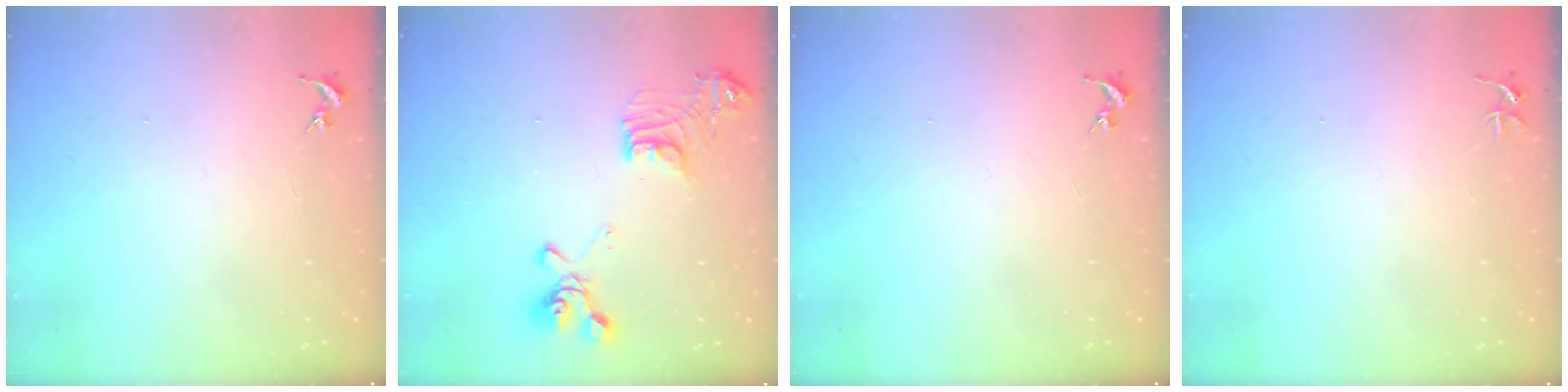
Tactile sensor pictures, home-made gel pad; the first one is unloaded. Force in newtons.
{"total": 16.7, "press": 16.6, "slide": 1.7}
{"total": 0.0}
{"total": 3.6, "press": 3.6, "slide": 0.3}